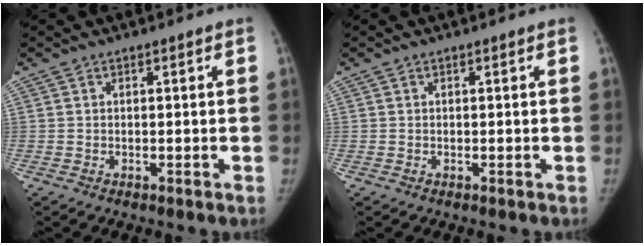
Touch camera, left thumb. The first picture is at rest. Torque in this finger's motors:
{"motor_torque": [0.08, 0.05, 0.00, -0.10, 0.01]}